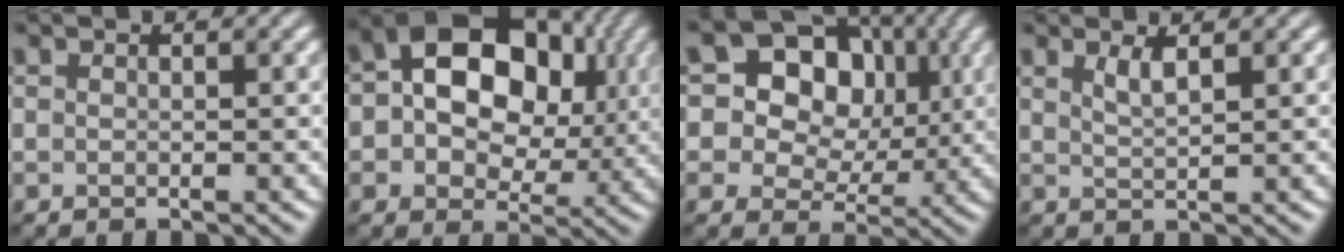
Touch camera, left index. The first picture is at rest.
{"total": 13.4, "force": [2.9, 9.4, 9.0], "torque": [-0.124, 0.039, 0.028]}
{"total": 13.4, "force": [4.3, 10.8, 6.6], "torque": [-0.125, 0.044, 0.067]}
{"total": 1.8, "force": [1.0, 0.5, 1.4], "torque": [-0.023, 0.000, 0.017]}